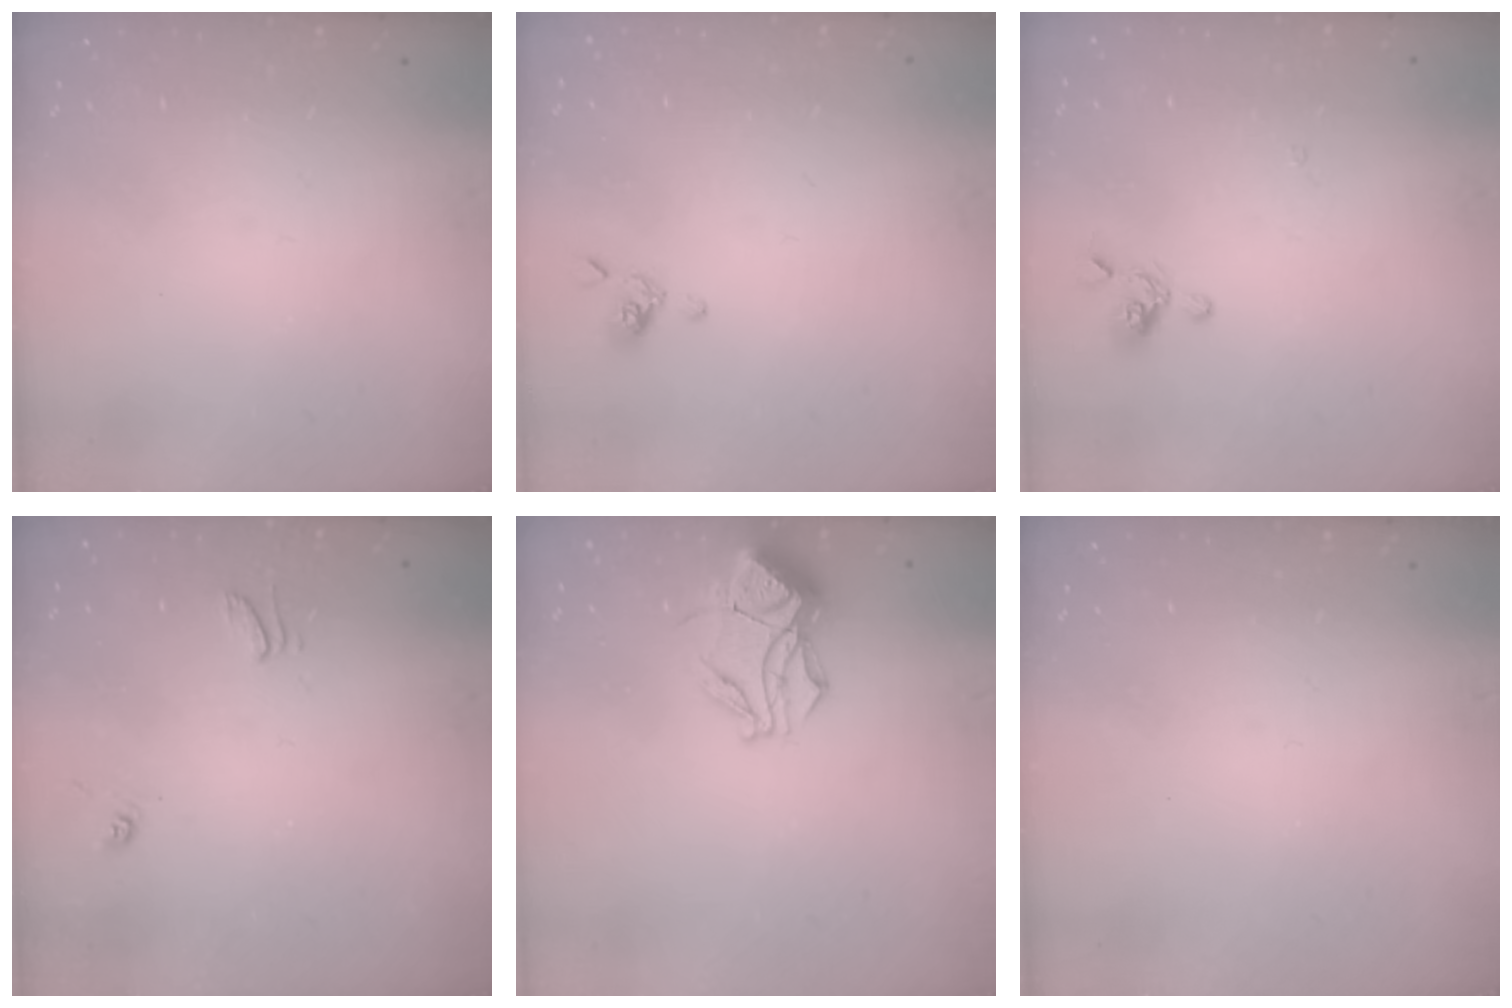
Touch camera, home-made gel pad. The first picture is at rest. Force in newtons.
{"total": 2.3, "press": 2.2, "slide": 0.5}
{"total": 1.5, "press": 1.3, "slide": 0.7}
{"total": 0.8, "press": 0.6, "slide": 0.4}
{"total": 13.1, "press": 13.1, "slide": 0.2}
{"total": 0.0}